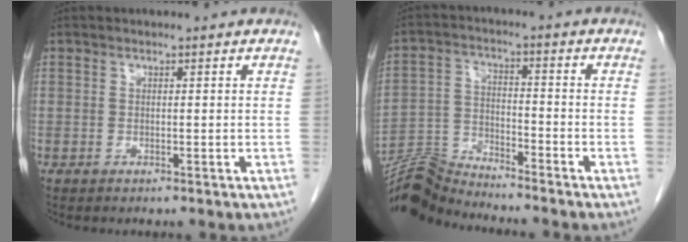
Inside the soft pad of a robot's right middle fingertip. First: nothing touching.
{"total": 7.1, "force": [-7.1, -0.8, -0.4], "torque": [-0.007, 0.003, -0.135]}